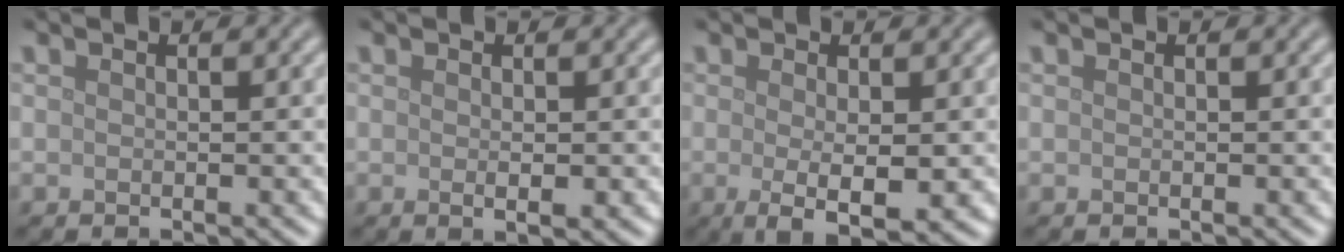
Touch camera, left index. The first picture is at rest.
{"total": 1.3, "force": [-0.1, 0.3, 1.3], "torque": [-0.021, -0.004, 0.000]}
{"total": 3.6, "force": [-0.5, 0.8, 3.5], "torque": [-0.057, -0.011, -0.004]}
{"total": 0.0}